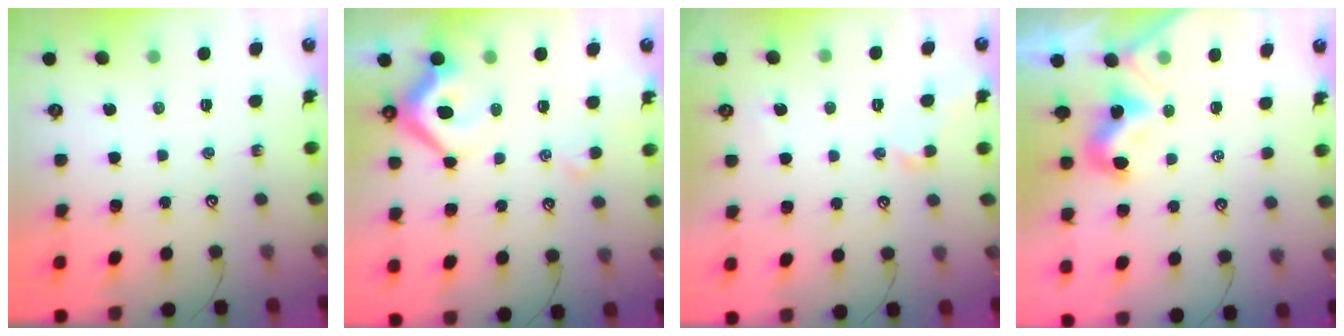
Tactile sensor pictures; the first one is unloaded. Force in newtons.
{"total": 7.1, "press": 7.0, "slide": 1.5}
{"total": 1.0, "press": 0.9, "slide": 0.3}
{"total": 2.0, "press": 1.9, "slide": 0.4}